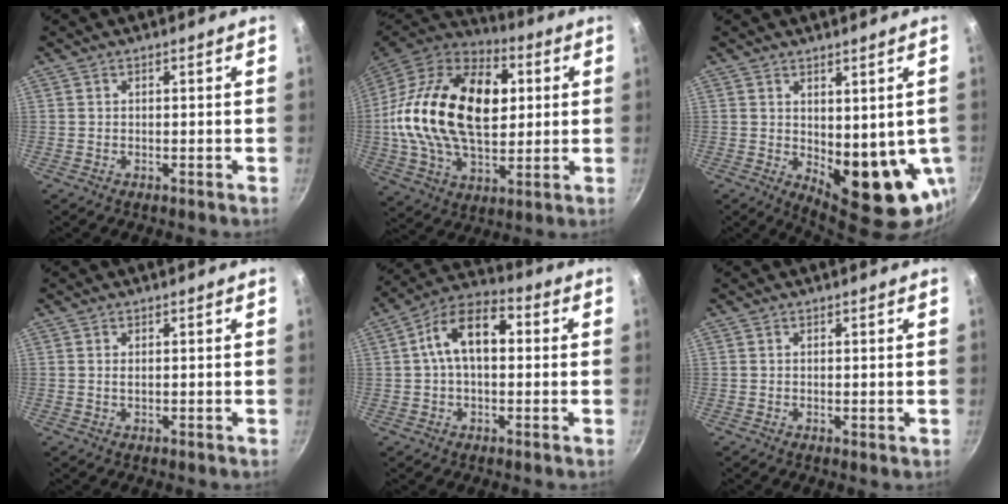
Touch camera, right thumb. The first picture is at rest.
{"total": 29.8, "force": [4.3, 18.2, 23.3], "torque": [-0.406, 0.017, 0.064]}
{"total": 13.1, "force": [-0.3, 6.6, 11.4], "torque": [-0.124, -0.027, 0.015]}
{"total": 0.9, "force": [0.2, 0.4, 0.8], "torque": [-0.015, 0.000, 0.003]}
{"total": 12.2, "force": [1.6, 7.2, 9.7], "torque": [-0.140, 0.036, 0.010]}
{"total": 0.6, "force": [0.1, 0.1, 0.5], "torque": [-0.008, -0.003, 0.000]}